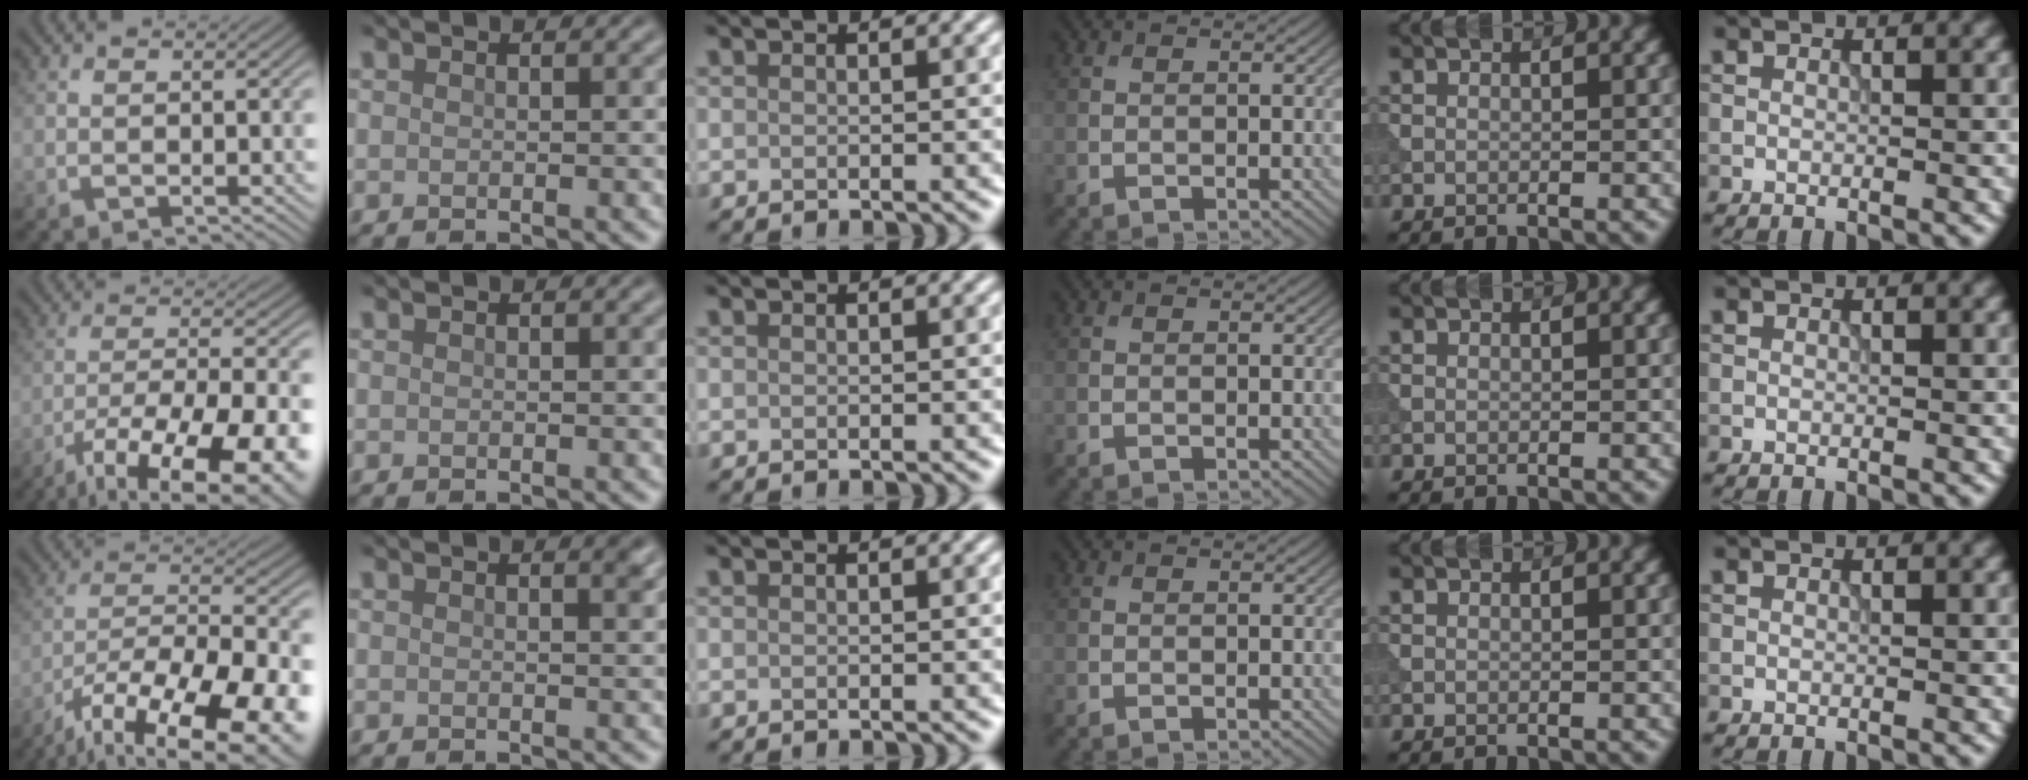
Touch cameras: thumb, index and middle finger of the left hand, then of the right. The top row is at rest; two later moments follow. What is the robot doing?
{"motion": "extract", "object": "tissue"}